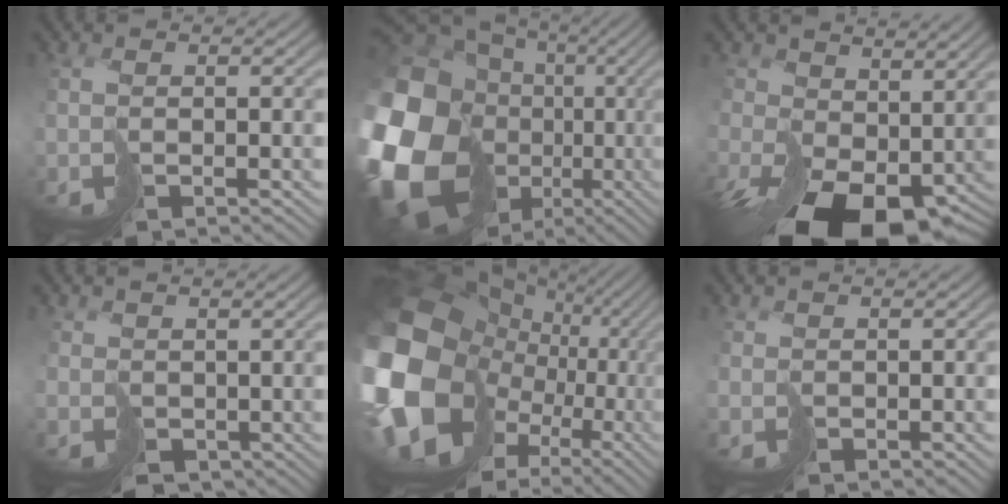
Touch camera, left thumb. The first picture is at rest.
{"total": 22.1, "force": [-1.9, 19.3, 10.6], "torque": [-0.282, -0.058, -0.031]}
{"total": 12.9, "force": [-3.5, 8.3, 9.3], "torque": [-0.192, -0.045, -0.027]}
{"total": 1.9, "force": [0.8, 1.7, 0.2], "torque": [-0.015, -0.007, 0.020]}
{"total": 22.4, "force": [1.1, 19.5, 10.9], "torque": [-0.319, -0.079, 0.037]}
{"total": 1.4, "force": [1.2, 0.4, -0.7], "torque": [0.011, 0.000, 0.031]}